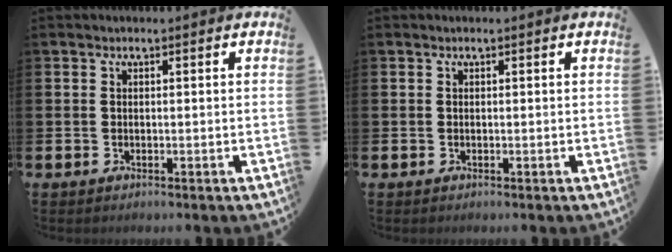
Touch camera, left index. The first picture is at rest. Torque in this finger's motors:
{"motor_torque": [-0.02, 0.11, -0.01, 0.00]}